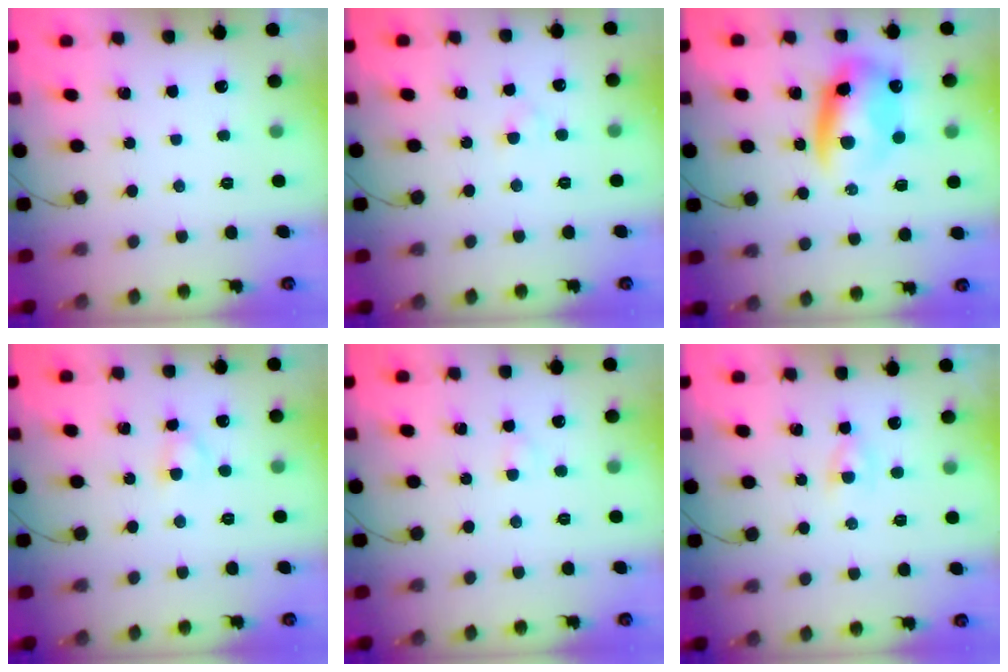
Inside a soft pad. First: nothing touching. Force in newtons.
{"total": 1.9, "press": 1.7, "slide": 0.8}
{"total": 10.4, "press": 10.1, "slide": 2.6}
{"total": 2.9, "press": 2.7, "slide": 1.2}
{"total": 2.2, "press": 2.0, "slide": 0.8}
{"total": 1.6, "press": 1.5, "slide": 0.6}